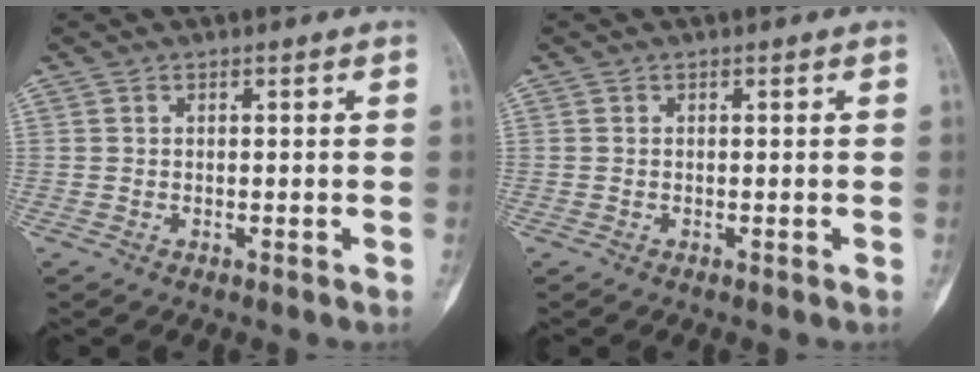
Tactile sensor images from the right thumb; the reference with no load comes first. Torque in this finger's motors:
{"motor_torque": [-0.14, 0.18, -0.07, 0.02, 0.00]}